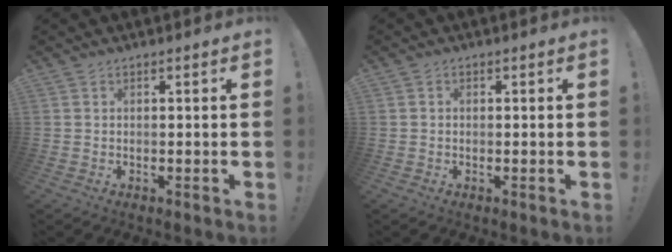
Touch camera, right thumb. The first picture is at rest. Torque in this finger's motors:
{"motor_torque": [-0.05, -0.10, -0.04, -0.03, 0.05]}